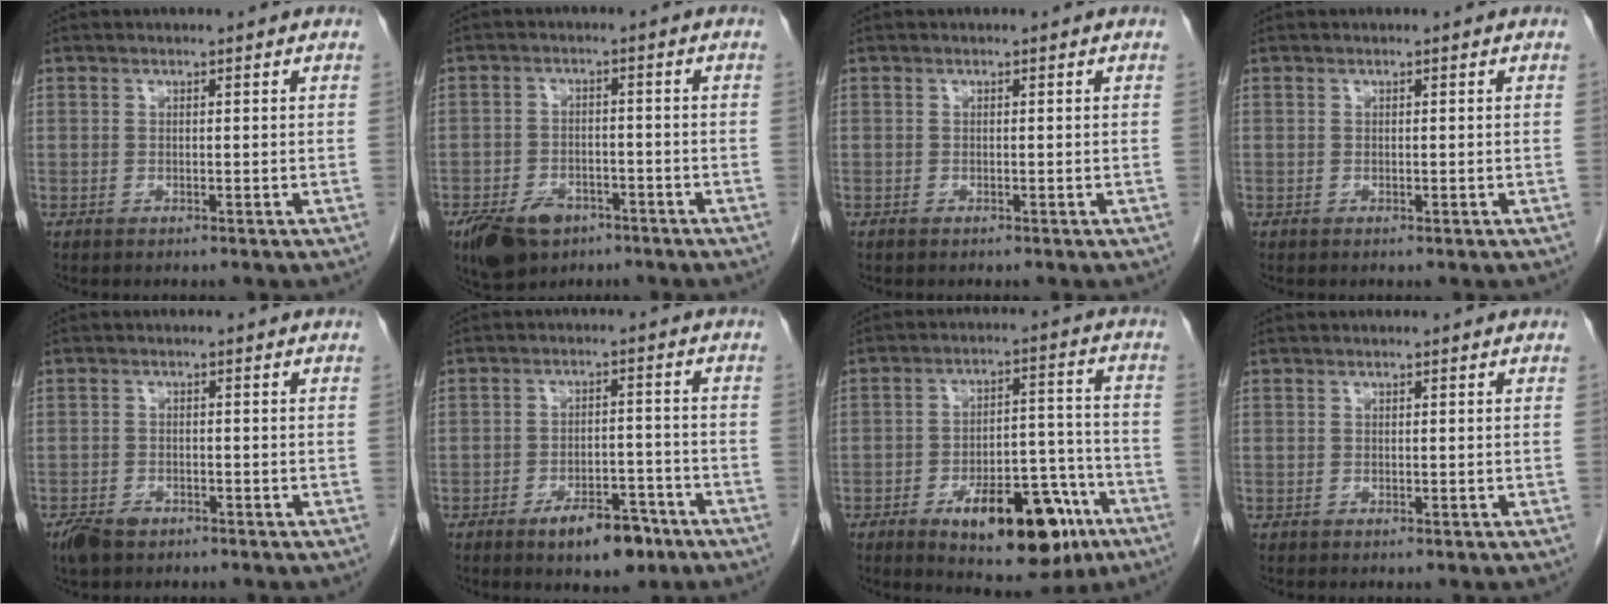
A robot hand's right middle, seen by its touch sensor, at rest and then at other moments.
{"total": 8.2, "force": [-5.3, 4.8, 4.0], "torque": [-0.072, -0.001, -0.082]}
{"total": 0.0}
{"total": 0.0}
{"total": 3.9, "force": [-2.7, 2.1, 1.8], "torque": [-0.034, -0.003, -0.043]}
{"total": 7.3, "force": [-4.7, 3.0, 4.7], "torque": [-0.064, 0.003, -0.068]}
{"total": 15.8, "force": [-8.5, 6.1, 11.9], "torque": [-0.155, 0.015, -0.115]}
{"total": 0.0}